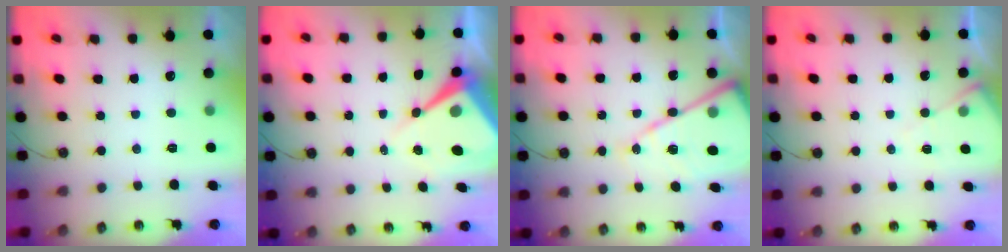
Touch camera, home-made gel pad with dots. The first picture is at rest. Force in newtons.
{"total": 11.5, "press": 11.4, "slide": 1.0}
{"total": 18.5, "press": 18.4, "slide": 1.8}
{"total": 7.0, "press": 6.9, "slide": 0.6}